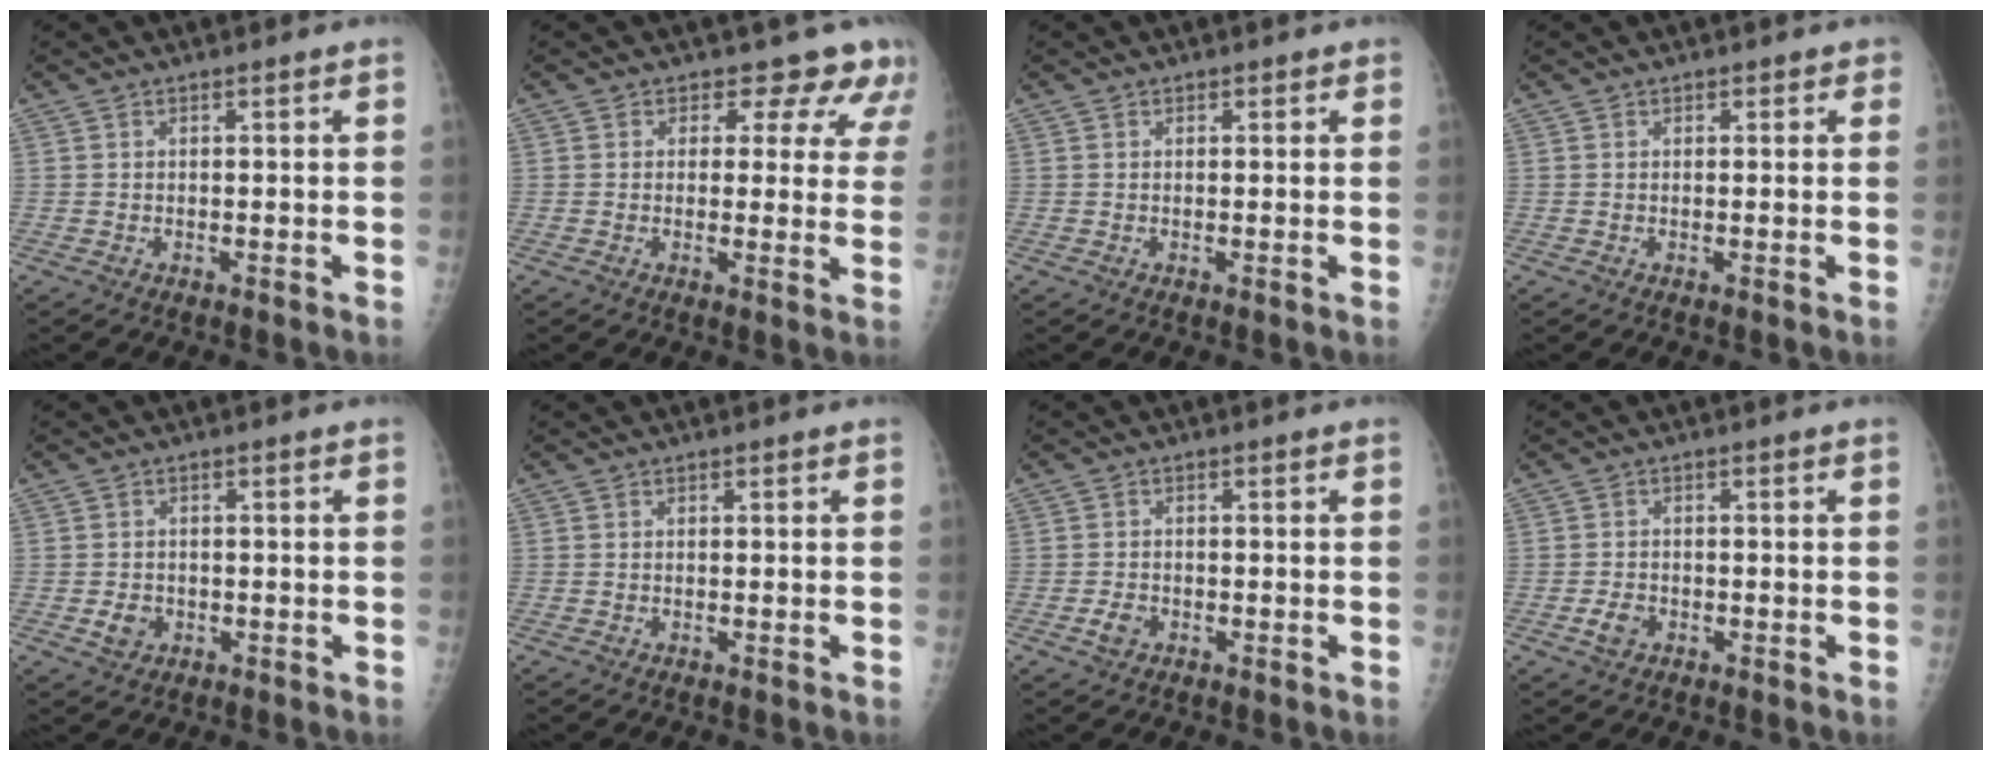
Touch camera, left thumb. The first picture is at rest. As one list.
[{"total": 8.8, "force": [7.2, 4.7, 1.7], "torque": [0.033, -0.030, 0.056]}, {"total": 0.7, "force": [0.5, 0.5, 0.2], "torque": [0.006, -0.001, 0.002]}, {"total": 1.2, "force": [0.7, 0.9, 0.3], "torque": [0.015, -0.001, 0.002]}, {"total": 2.9, "force": [-0.8, 2.5, 1.4], "torque": [-0.016, 0.003, -0.010]}, {"total": 0.0}, {"total": 2.4, "force": [-1.1, 1.7, 1.2], "torque": [-0.020, 0.004, -0.019]}, {"total": 2.8, "force": [-1.2, 2.0, 1.5], "torque": [-0.024, 0.005, -0.021]}]